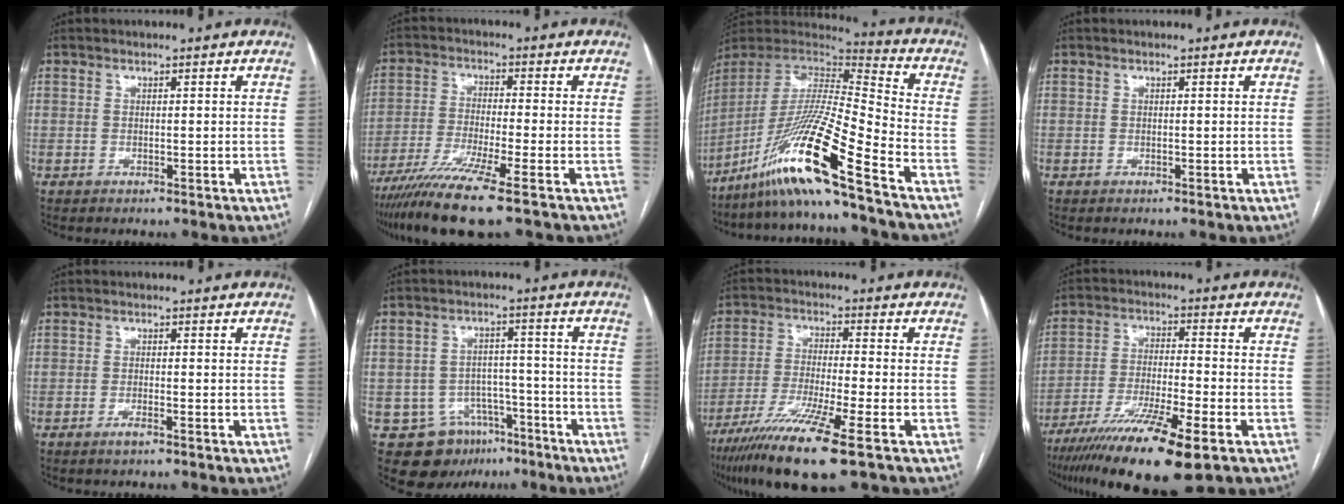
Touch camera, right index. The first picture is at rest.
{"total": 11.4, "force": [-7.9, -0.8, 8.2], "torque": [-0.153, -0.031, -0.136]}
{"total": 20.7, "force": [-13.7, -1.5, 15.4], "torque": [-0.337, -0.027, -0.263]}
{"total": 0.0}
{"total": 1.4, "force": [-1.0, 0.0, 1.0], "torque": [-0.022, -0.002, -0.018]}
{"total": 11.1, "force": [-6.5, 8.3, 3.5], "torque": [-0.053, 0.026, -0.092]}
{"total": 13.1, "force": [-8.0, -0.2, 10.4], "torque": [-0.210, -0.036, -0.147]}
{"total": 14.9, "force": [-9.4, 0.8, 11.6], "torque": [-0.214, -0.038, -0.164]}